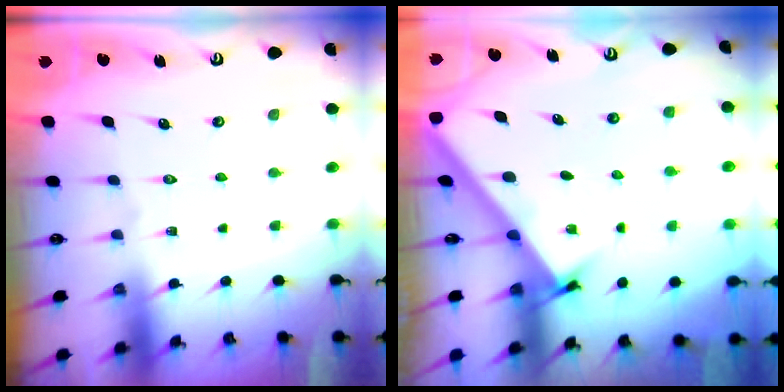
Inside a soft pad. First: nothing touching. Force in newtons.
{"total": 2.9, "press": 2.9, "slide": 0.4}